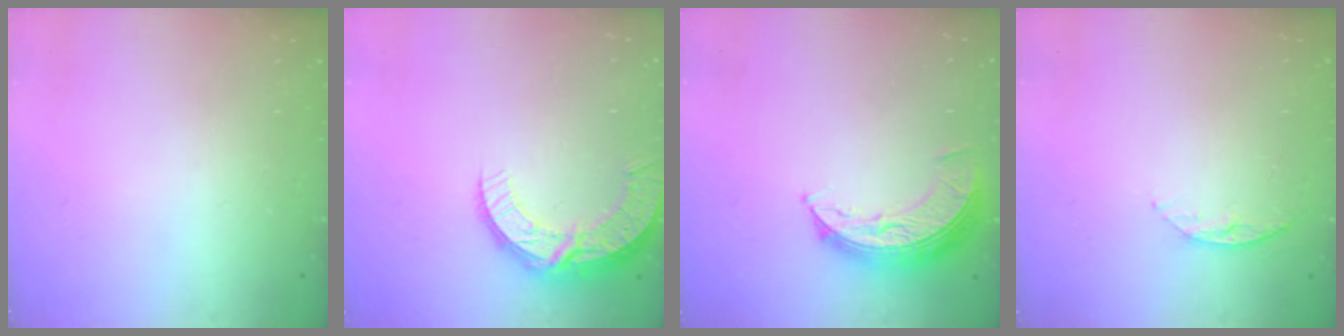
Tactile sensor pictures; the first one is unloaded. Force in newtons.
{"total": 10.2, "press": 10.2, "slide": 0.8}
{"total": 9.1, "press": 9.1, "slide": 0.6}
{"total": 6.4, "press": 6.3, "slide": 0.7}